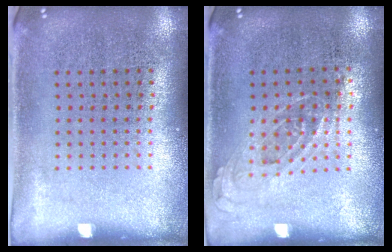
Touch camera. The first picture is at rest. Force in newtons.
{"total": 0.8, "press": 0.8, "slide": 0.3}